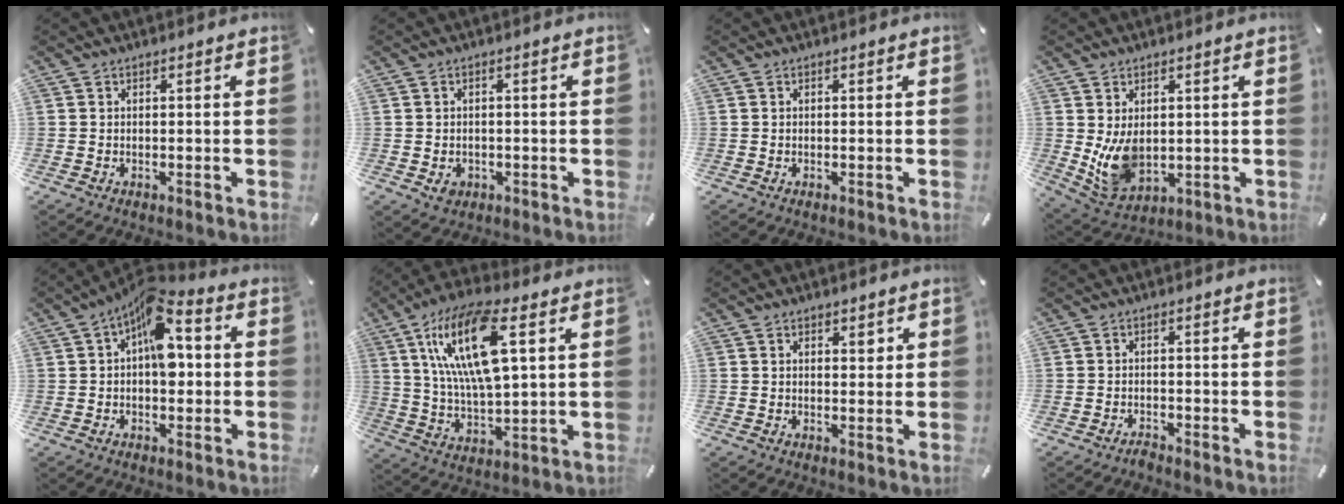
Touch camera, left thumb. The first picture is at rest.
{"total": 2.7, "force": [-0.9, 2.3, 1.2], "torque": [-0.013, 0.000, -0.017]}
{"total": 0.0}
{"total": 9.1, "force": [1.0, 6.7, 6.1], "torque": [-0.123, -0.013, 0.020]}
{"total": 10.8, "force": [2.5, 6.0, 8.7], "torque": [-0.114, -0.019, 0.042]}
{"total": 19.0, "force": [7.5, 7.2, 16.0], "torque": [-0.338, -0.012, 0.119]}
{"total": 1.8, "force": [0.8, 1.2, 1.0], "torque": [-0.005, -0.004, 0.010]}
{"total": 1.7, "force": [-1.6, 0.2, 0.2], "torque": [-0.007, 0.005, -0.033]}